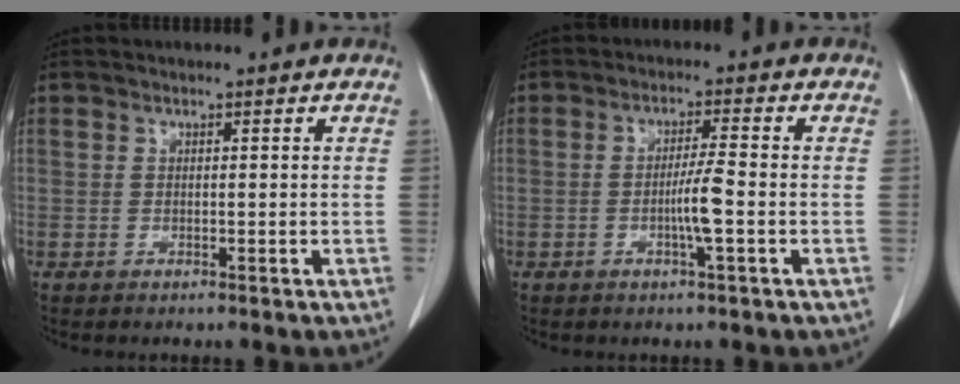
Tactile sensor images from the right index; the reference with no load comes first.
{"total": 4.4, "force": [-1.2, -0.3, 4.3], "torque": [-0.080, -0.004, -0.024]}